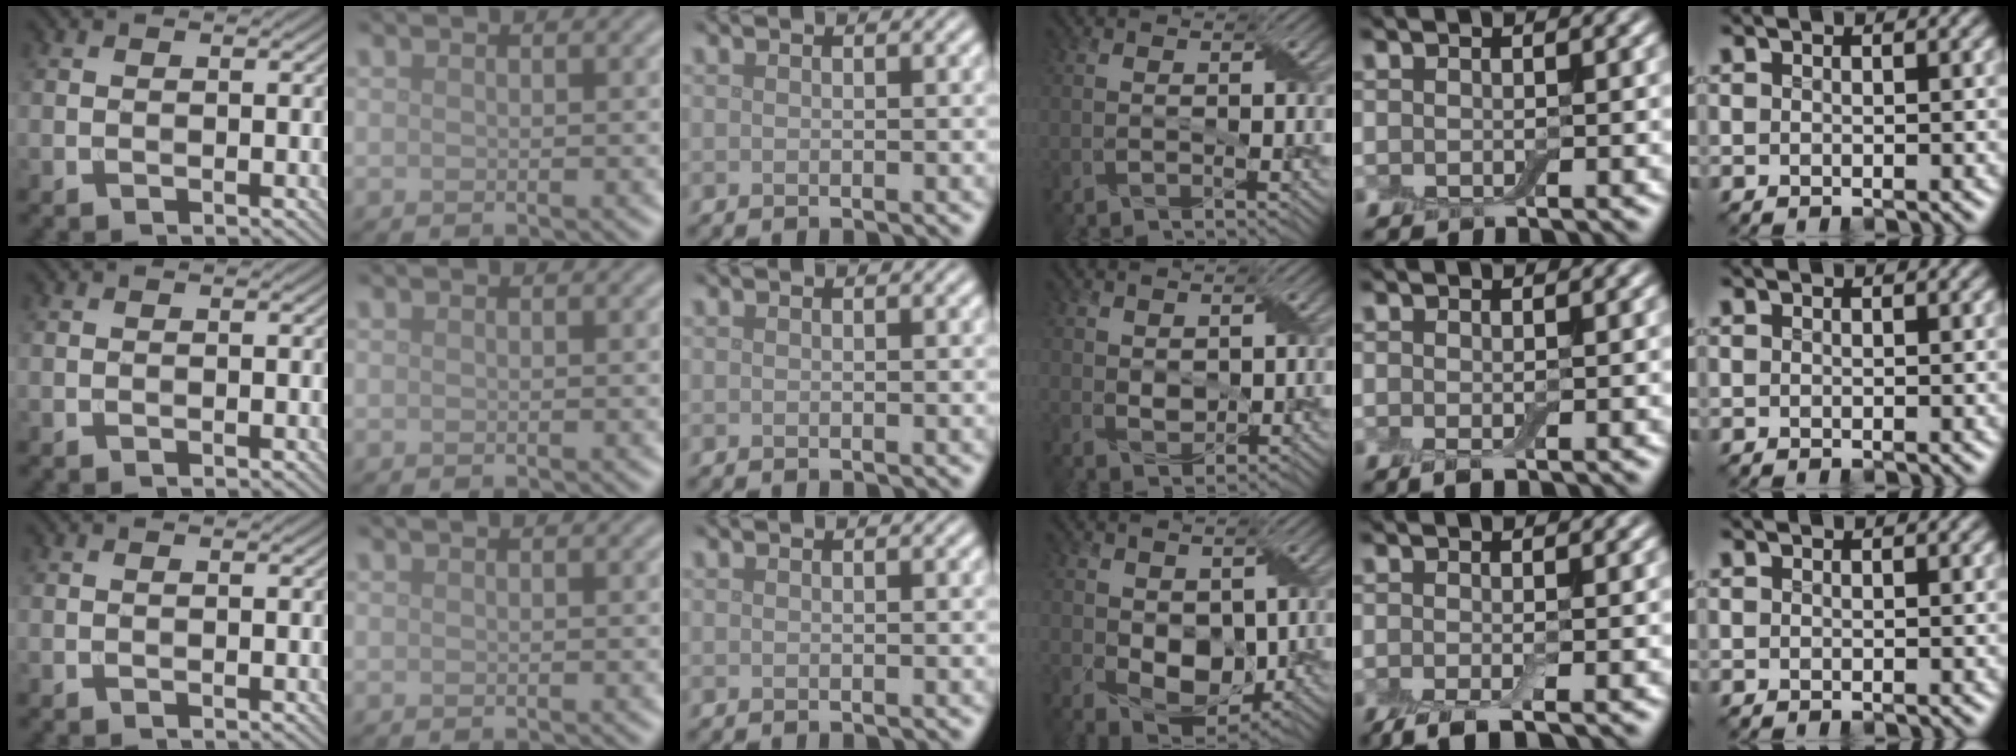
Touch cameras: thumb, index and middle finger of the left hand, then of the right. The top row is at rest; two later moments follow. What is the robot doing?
{"motion": "peel", "object": "small bumper sticker"}